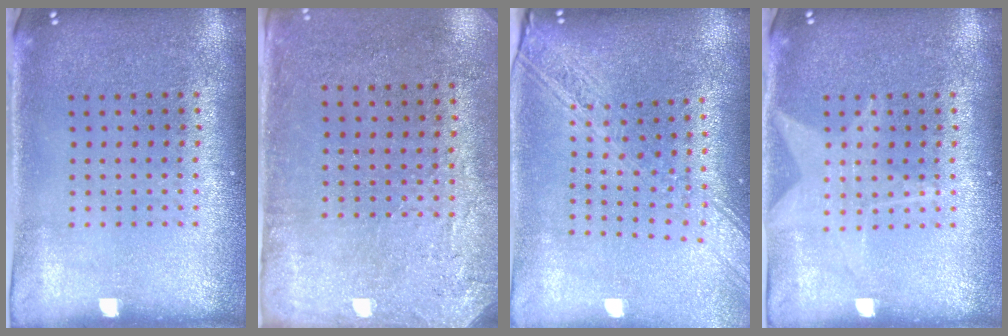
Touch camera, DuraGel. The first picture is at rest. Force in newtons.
{"total": 2.8, "press": 2.3, "slide": 1.6}
{"total": 2.3, "press": 1.9, "slide": 1.3}
{"total": 1.8, "press": 1.8, "slide": 0.3}